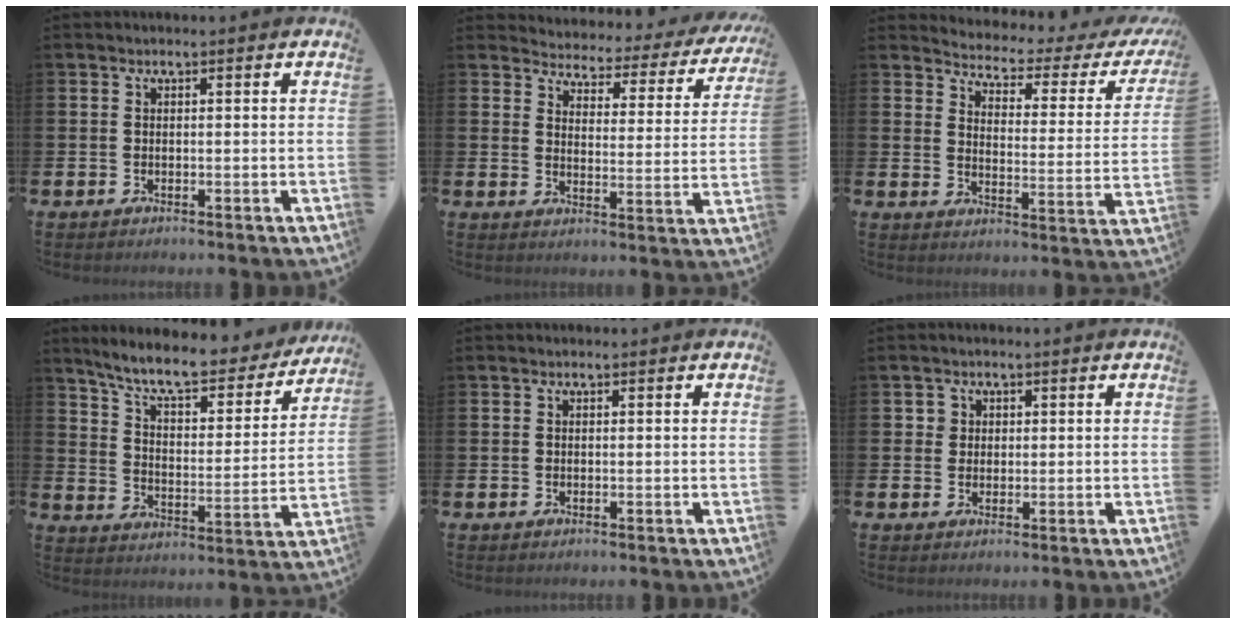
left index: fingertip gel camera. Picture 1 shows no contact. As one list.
[{"total": 2.8, "force": [2.5, 1.2, 0.3], "torque": [-0.029, -0.031, 0.034]}, {"total": 3.2, "force": [2.9, 1.1, 0.8], "torque": [-0.039, -0.029, 0.040]}, {"total": 8.7, "force": [7.8, 1.8, 3.5], "torque": [-0.089, -0.056, 0.129]}, {"total": 0.0}, {"total": 1.9, "force": [0.9, 1.6, 0.1], "torque": [0.010, 0.002, 0.013]}]